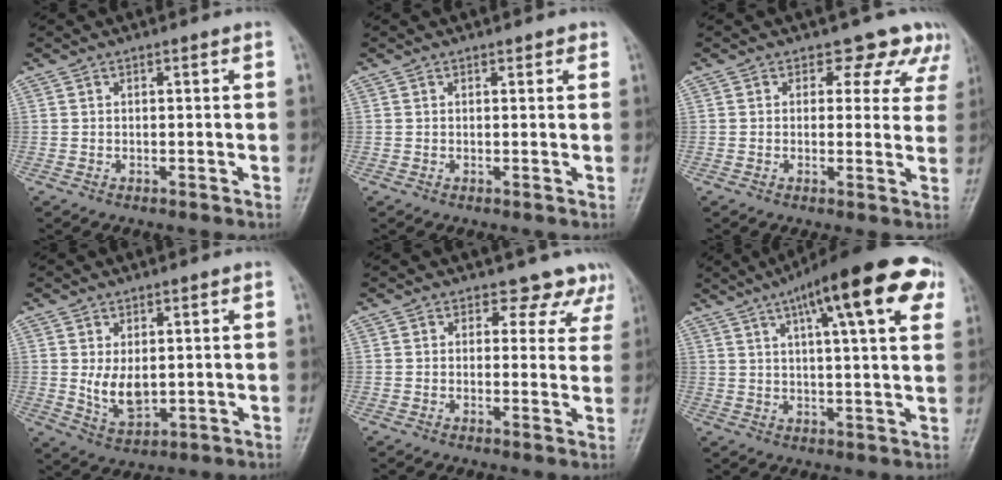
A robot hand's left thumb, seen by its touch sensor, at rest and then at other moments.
{"total": 1.0, "force": [0.7, 0.6, 0.5], "torque": [0.000, -0.003, 0.005]}
{"total": 7.3, "force": [5.6, 4.5, 1.4], "torque": [0.031, -0.023, 0.041]}
{"total": 5.8, "force": [0.6, 3.5, 4.6], "torque": [-0.071, -0.016, 0.025]}
{"total": 6.1, "force": [4.9, 3.6, 0.5], "torque": [0.037, -0.023, 0.034]}
{"total": 18.8, "force": [8.8, 4.5, 16.0], "torque": [-0.214, 0.008, 0.118]}